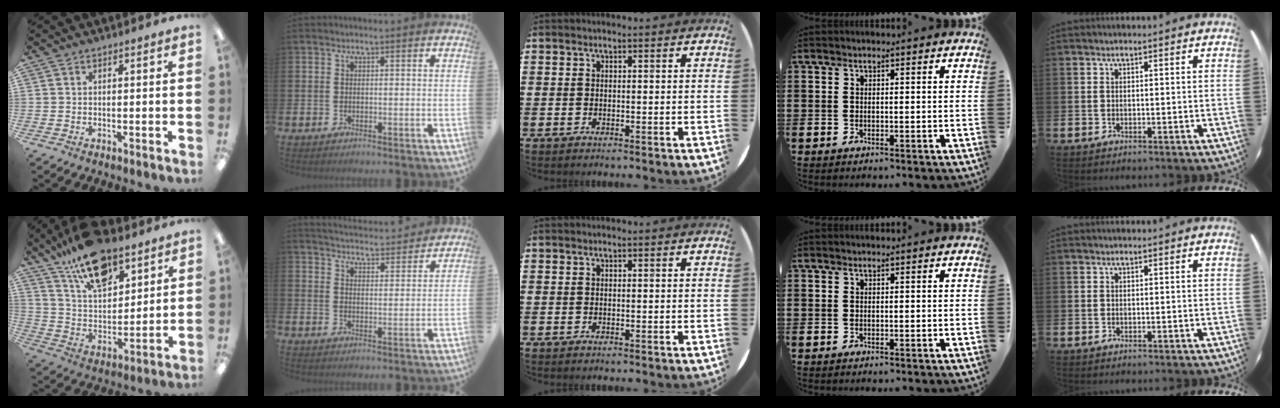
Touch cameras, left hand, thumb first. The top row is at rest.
{"thumb": {"total": 17.9, "force": [12.7, 8.1, 9.8], "torque": [-0.174, -0.062, 0.224]}, "index": {"total": 4.5, "force": [4.5, 0.3, 0.0], "torque": [-0.015, -0.038, 0.078]}}